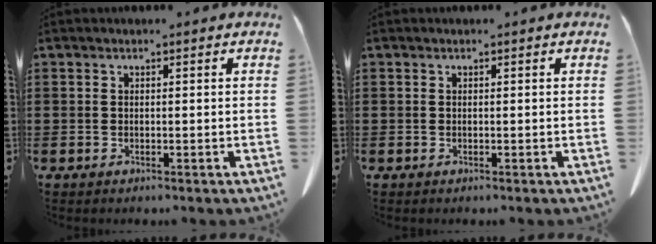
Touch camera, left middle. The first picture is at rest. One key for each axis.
{"total": 0.0}